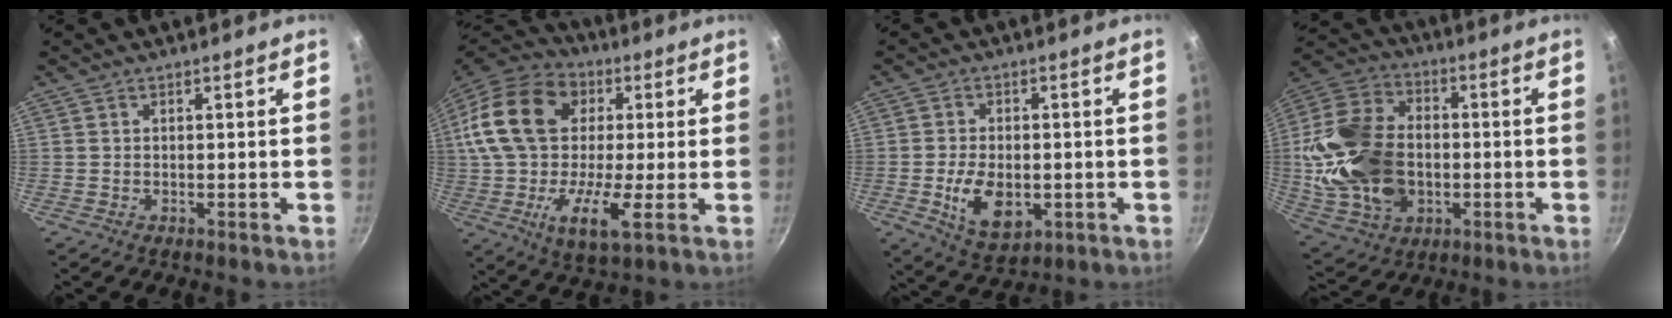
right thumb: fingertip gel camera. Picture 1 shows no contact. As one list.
[{"total": 24.5, "force": [2.9, 15.2, 19.0], "torque": [-0.350, 0.024, 0.030]}, {"total": 9.9, "force": [-1.9, 6.2, 7.5], "torque": [-0.119, -0.003, -0.021]}, {"total": 22.4, "force": [-1.5, 15.9, 15.7], "torque": [-0.293, 0.025, -0.019]}]